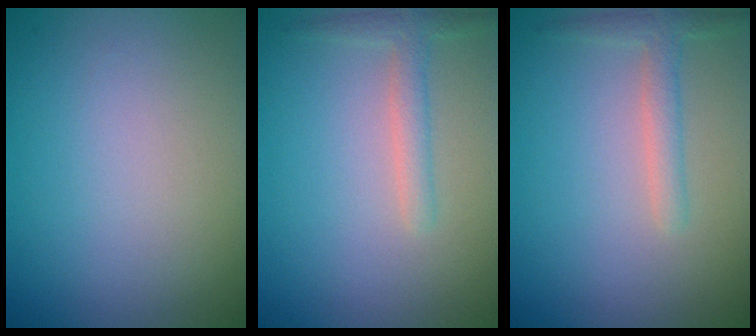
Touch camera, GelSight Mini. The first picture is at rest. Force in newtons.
{"total": 1.9, "press": 1.9, "slide": 0.1}
{"total": 1.9, "press": 1.9, "slide": 0.1}